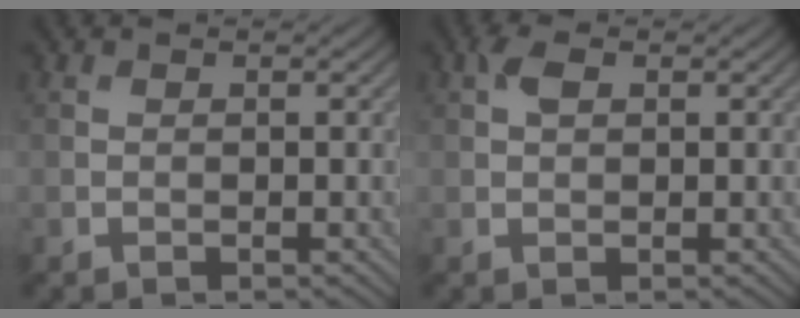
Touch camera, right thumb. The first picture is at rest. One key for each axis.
{"total": 1.8, "fx": 0.7, "fy": 1.0, "fz": 1.3, "tx": -0.030, "ty": 0.006, "tz": 0.009}